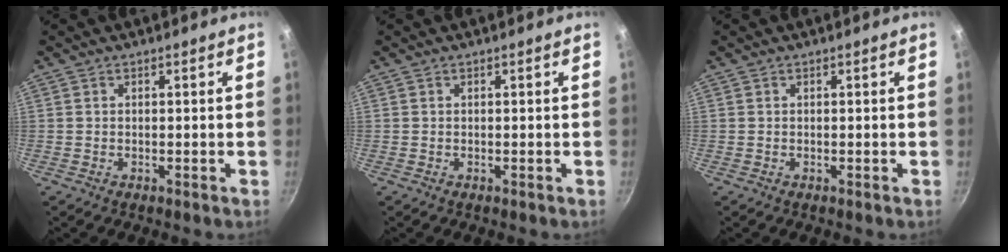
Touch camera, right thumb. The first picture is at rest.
{"total": 0.0}
{"total": 0.0}